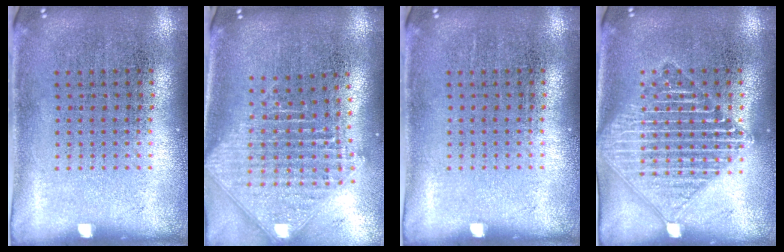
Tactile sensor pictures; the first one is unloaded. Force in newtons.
{"total": 2.5, "press": 1.9, "slide": 1.6}
{"total": 0.0}
{"total": 3.3, "press": 3.3, "slide": 0.5}